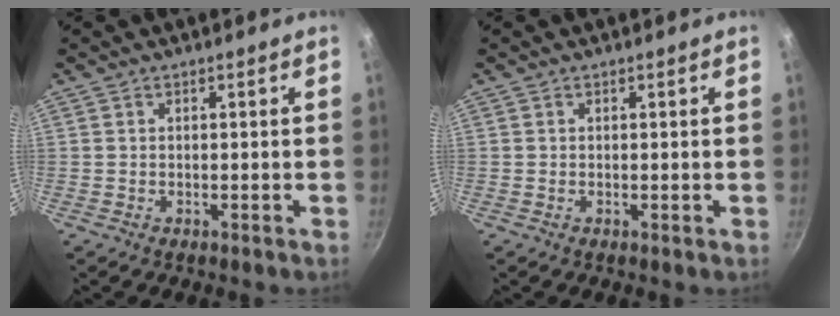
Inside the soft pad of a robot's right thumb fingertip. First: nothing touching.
{"total": 0.0}